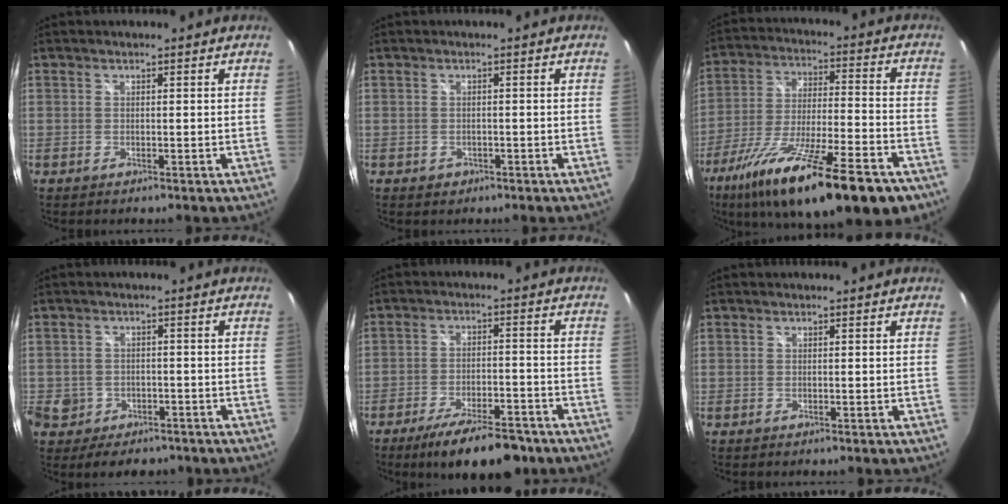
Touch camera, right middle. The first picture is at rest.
{"total": 1.6, "force": [-0.8, 1.4, 0.5], "torque": [-0.011, -0.001, -0.007]}
{"total": 26.3, "force": [-17.1, 5.8, 19.1], "torque": [-0.333, -0.064, -0.268]}
{"total": 9.0, "force": [-4.4, 7.0, 3.5], "torque": [-0.099, 0.001, -0.059]}
{"total": 13.7, "force": [-10.5, 3.8, 7.9], "torque": [-0.148, -0.019, -0.155]}
{"total": 0.0}